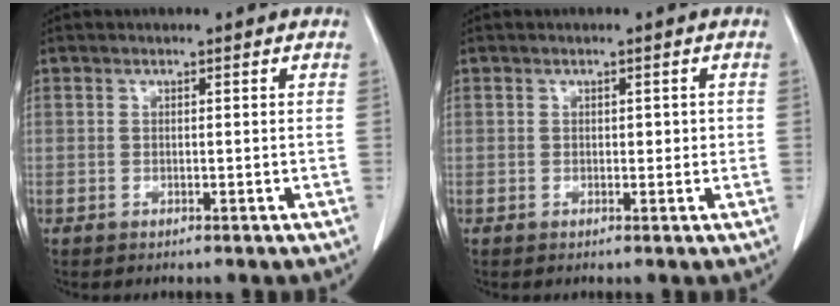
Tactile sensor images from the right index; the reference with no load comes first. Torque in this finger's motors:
{"motor_torque": [0.07, 0.13, 0.02, 0.01]}